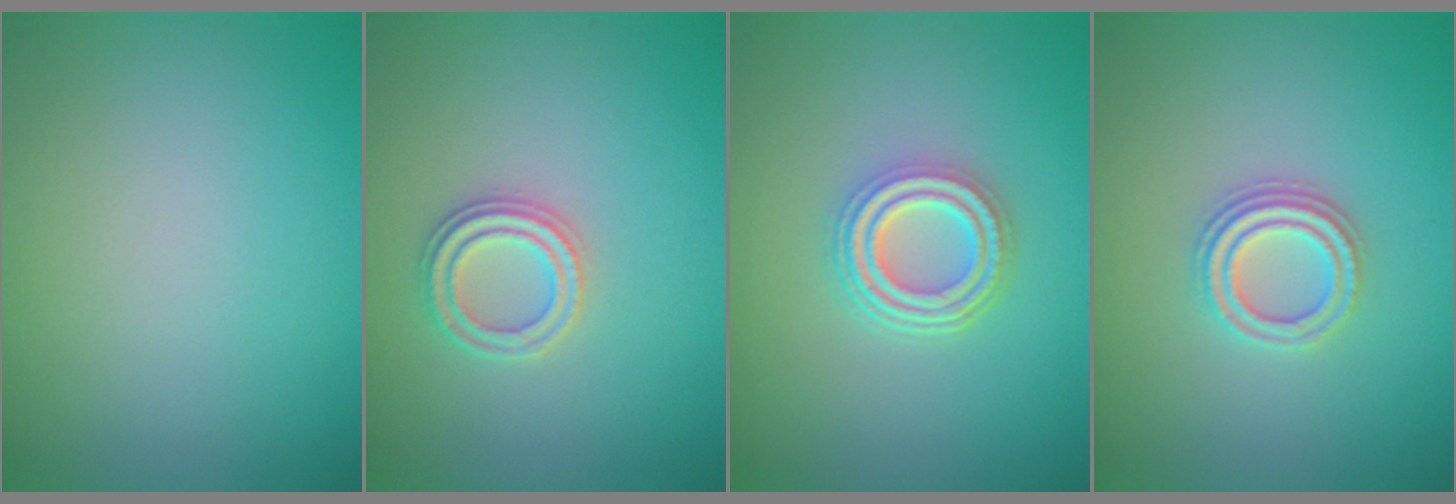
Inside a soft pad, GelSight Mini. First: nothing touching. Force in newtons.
{"total": 2.3, "press": 2.3, "slide": 0.4}
{"total": 4.6, "press": 3.3, "slide": 3.2}
{"total": 2.7, "press": 2.5, "slide": 1.2}